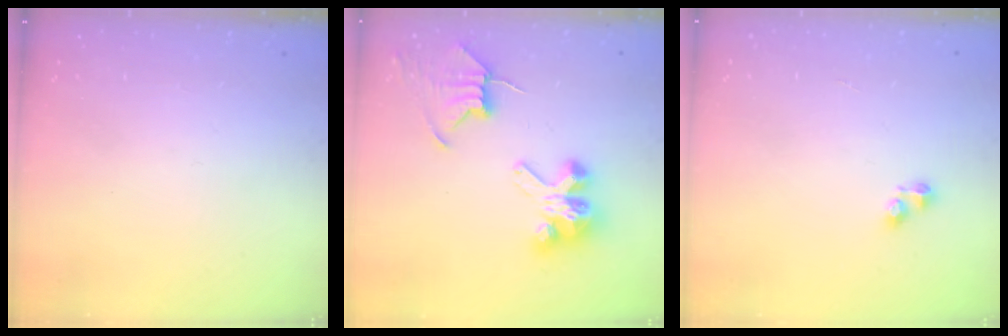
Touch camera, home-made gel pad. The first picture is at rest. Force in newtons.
{"total": 9.4, "press": 9.4, "slide": 0.7}
{"total": 2.8, "press": 2.8, "slide": 0.4}